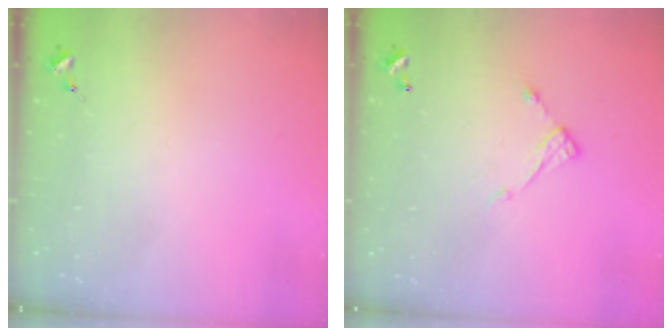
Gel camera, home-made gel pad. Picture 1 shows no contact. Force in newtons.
{"total": 7.5, "press": 7.5, "slide": 0.2}